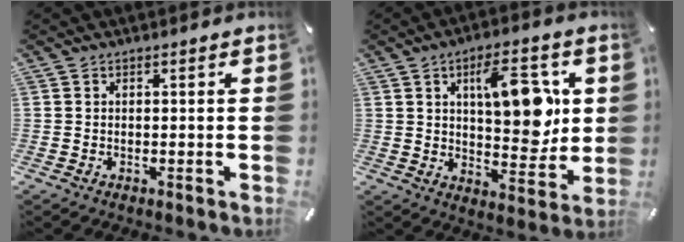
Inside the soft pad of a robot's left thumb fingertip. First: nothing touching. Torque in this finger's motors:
{"motor_torque": [0.08, 0.83, 0.25, -0.07, 0.39]}